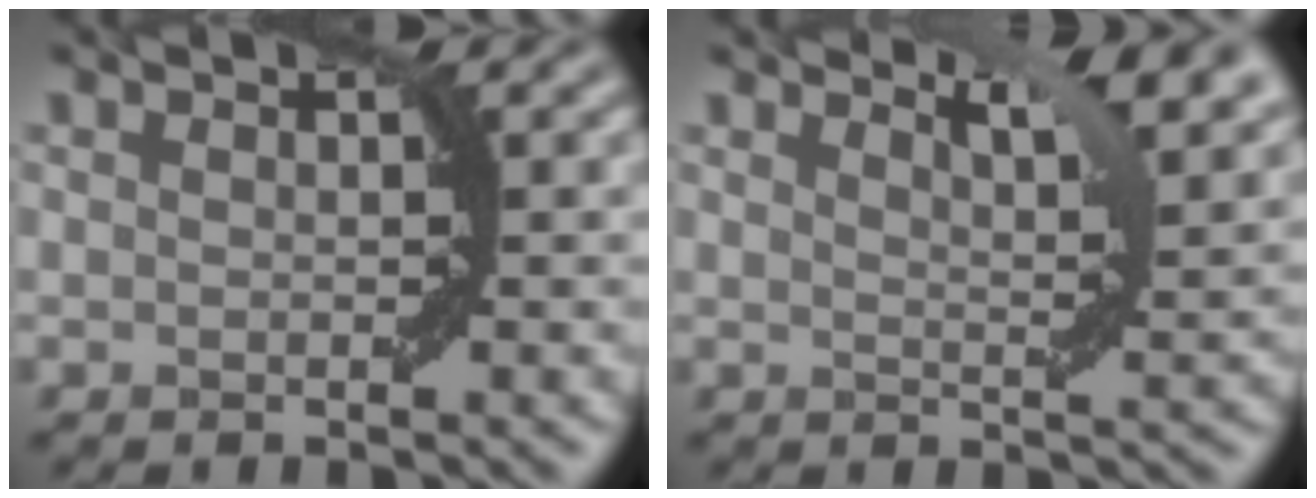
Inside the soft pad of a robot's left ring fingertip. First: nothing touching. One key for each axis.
{"total": 5.3, "fx": 4.2, "fy": 1.1, "fz": 3.0, "tx": -0.039, "ty": 0.009, "tz": 0.053}